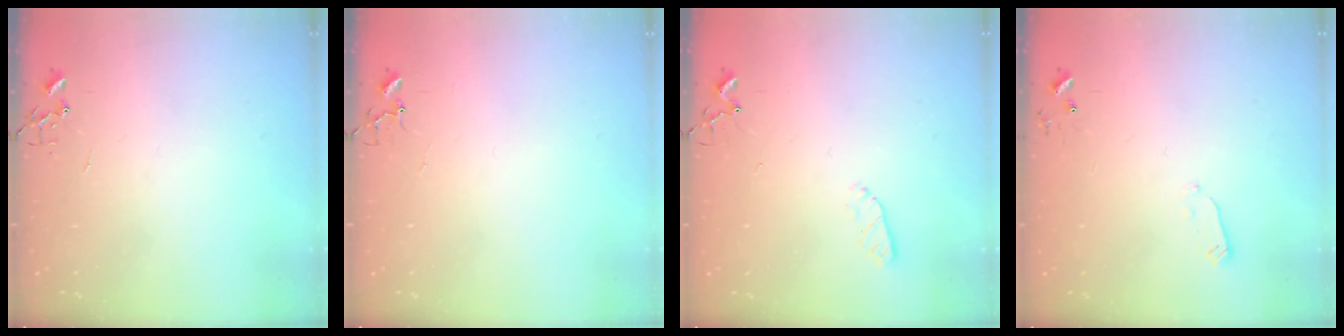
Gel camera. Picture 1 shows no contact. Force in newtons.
{"total": 3.7, "press": 3.7, "slide": 0.3}
{"total": 3.5, "press": 3.4, "slide": 0.5}
{"total": 2.4, "press": 2.3, "slide": 0.4}